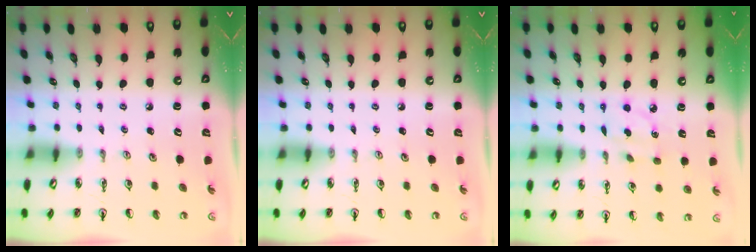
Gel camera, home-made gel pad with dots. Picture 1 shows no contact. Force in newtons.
{"total": 0.0}
{"total": 2.9, "press": 2.9, "slide": 0.0}